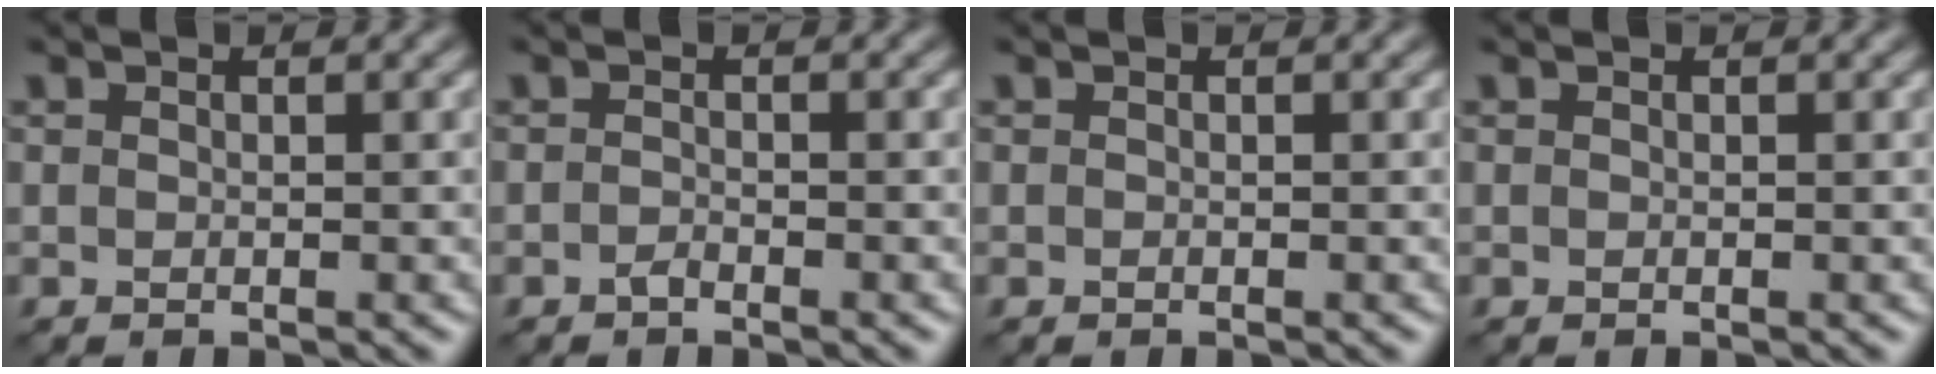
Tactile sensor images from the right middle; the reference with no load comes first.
{"total": 0.6, "force": [-0.5, 0.2, 0.3], "torque": [-0.008, 0.002, -0.012]}
{"total": 0.0}
{"total": 0.0}